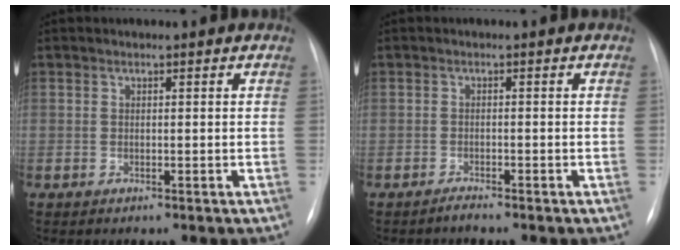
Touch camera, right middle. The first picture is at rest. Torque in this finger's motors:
{"motor_torque": [-0.01, 0.07, -0.03, 0.00]}